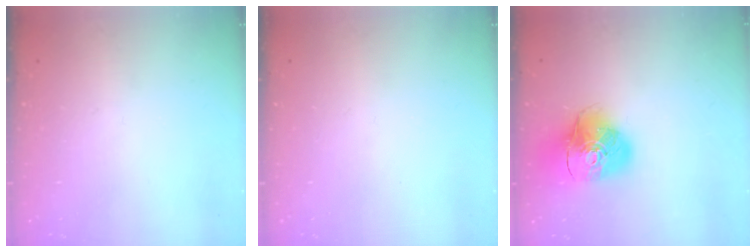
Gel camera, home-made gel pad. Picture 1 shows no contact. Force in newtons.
{"total": 0.0}
{"total": 16.0, "press": 15.9, "slide": 1.8}